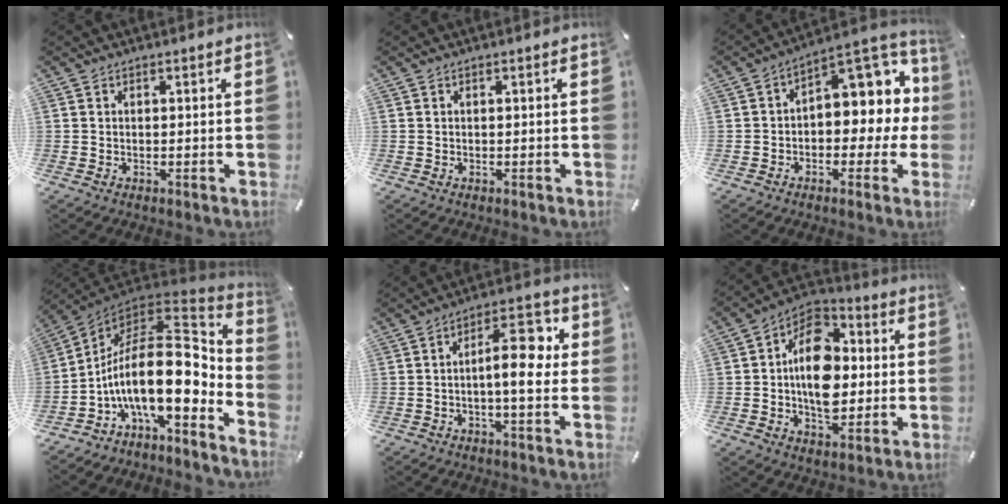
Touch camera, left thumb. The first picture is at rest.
{"total": 0.0}
{"total": 10.7, "force": [3.2, 6.9, 7.5], "torque": [-0.082, -0.039, 0.056]}
{"total": 22.0, "force": [-1.0, 10.6, 19.3], "torque": [-0.357, -0.040, -0.024]}
{"total": 12.1, "force": [0.3, 4.9, 11.1], "torque": [-0.154, 0.002, 0.003]}
{"total": 16.0, "force": [-0.4, 11.2, 11.4], "torque": [-0.199, 0.003, -0.010]}